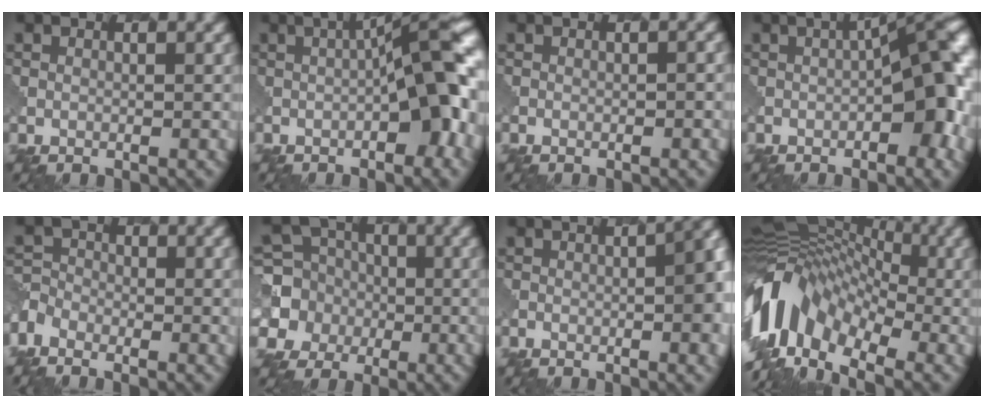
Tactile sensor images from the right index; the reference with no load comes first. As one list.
[{"total": 8.9, "force": [-1.4, 2.2, 8.5], "torque": [-0.102, 0.014, -0.022]}, {"total": 1.2, "force": [-0.7, 0.4, 0.9], "torque": [-0.004, 0.003, -0.004]}, {"total": 7.8, "force": [-1.7, 2.6, 7.1], "torque": [-0.075, 0.014, -0.025]}, {"total": 4.8, "force": [-2.6, 2.9, 2.8], "torque": [-0.054, -0.010, -0.045]}, {"total": 6.5, "force": [-0.7, 6.3, 1.4], "torque": [-0.037, 0.009, -0.038]}, {"total": 8.9, "force": [-1.2, 3.4, 8.1], "torque": [-0.056, 0.009, -0.026]}, {"total": 12.5, "force": [-2.4, 8.5, 8.8], "torque": [-0.181, 0.026, -0.065]}]